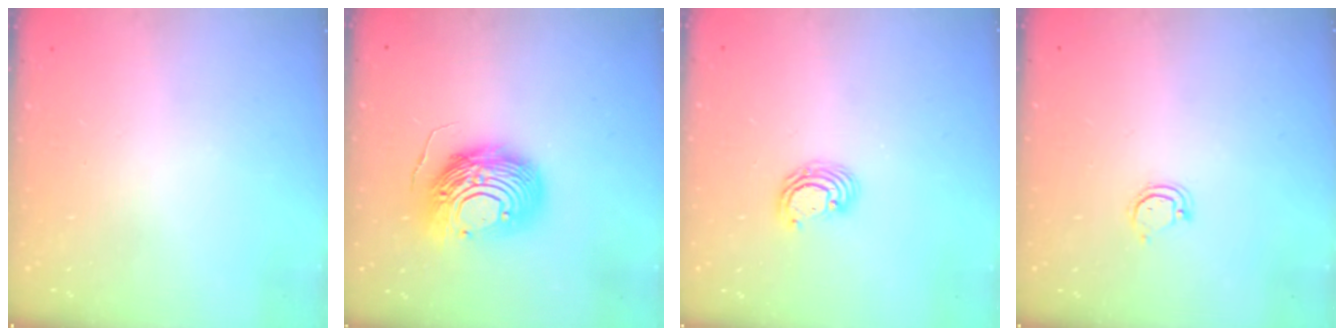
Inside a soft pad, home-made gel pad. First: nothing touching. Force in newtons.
{"total": 14.5, "press": 14.4, "slide": 1.5}
{"total": 4.9, "press": 4.8, "slide": 0.2}
{"total": 3.1, "press": 3.1, "slide": 0.4}